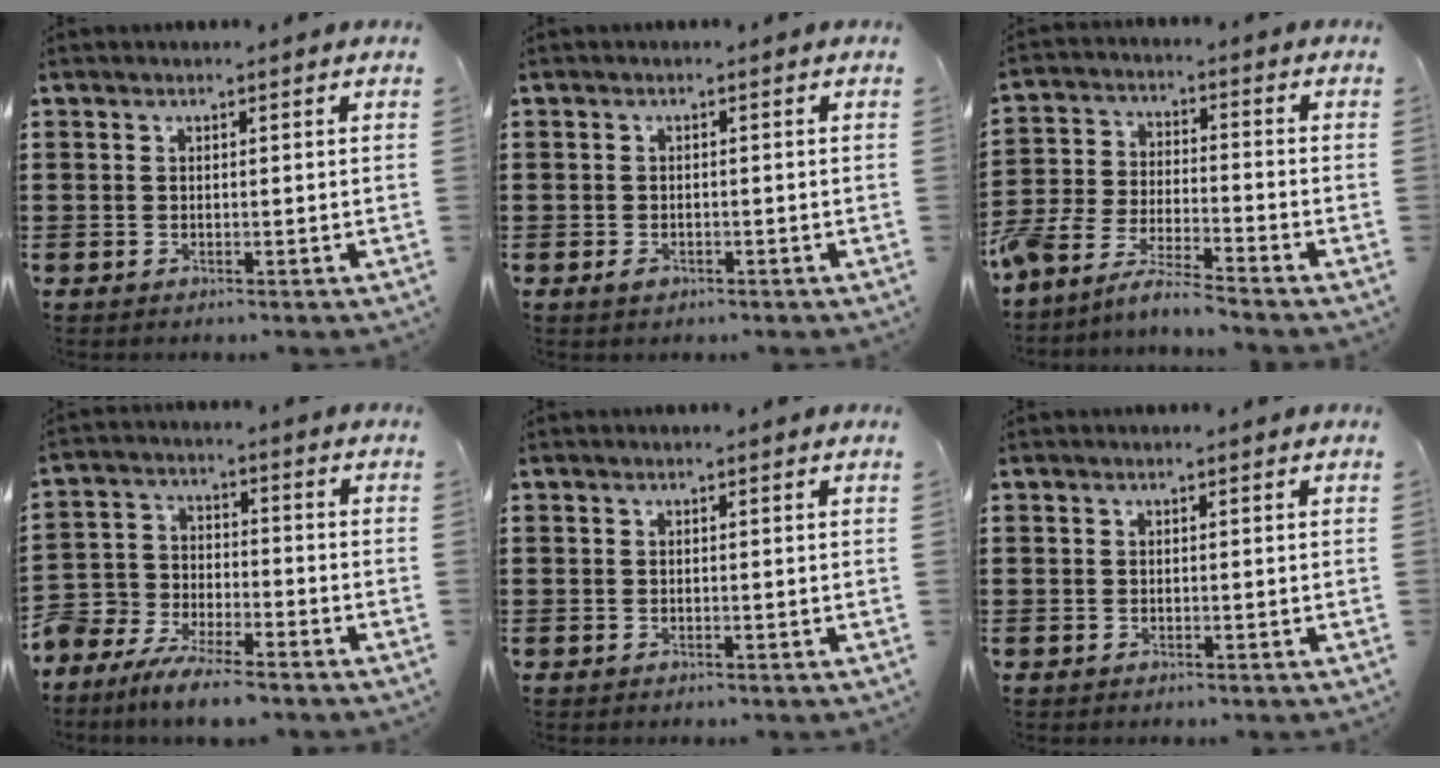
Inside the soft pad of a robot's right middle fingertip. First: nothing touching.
{"total": 1.0, "force": [-0.6, 0.5, 0.5], "torque": [-0.012, -0.003, -0.012]}
{"total": 6.8, "force": [-6.6, 0.0, 1.3], "torque": [-0.045, -0.007, -0.137]}
{"total": 7.1, "force": [-6.8, 1.6, 1.4], "torque": [-0.045, 0.007, -0.138]}
{"total": 0.0}
{"total": 0.0}